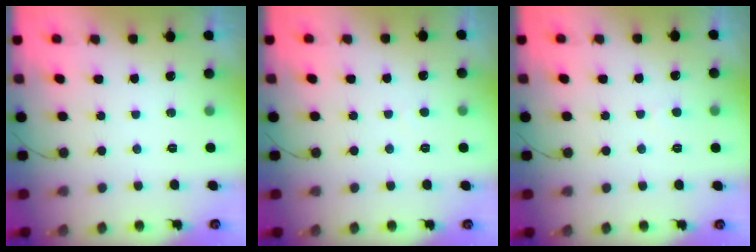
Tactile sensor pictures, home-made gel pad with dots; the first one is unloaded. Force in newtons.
{"total": 2.0, "press": 2.0, "slide": 0.1}
{"total": 2.5, "press": 2.5, "slide": 0.2}